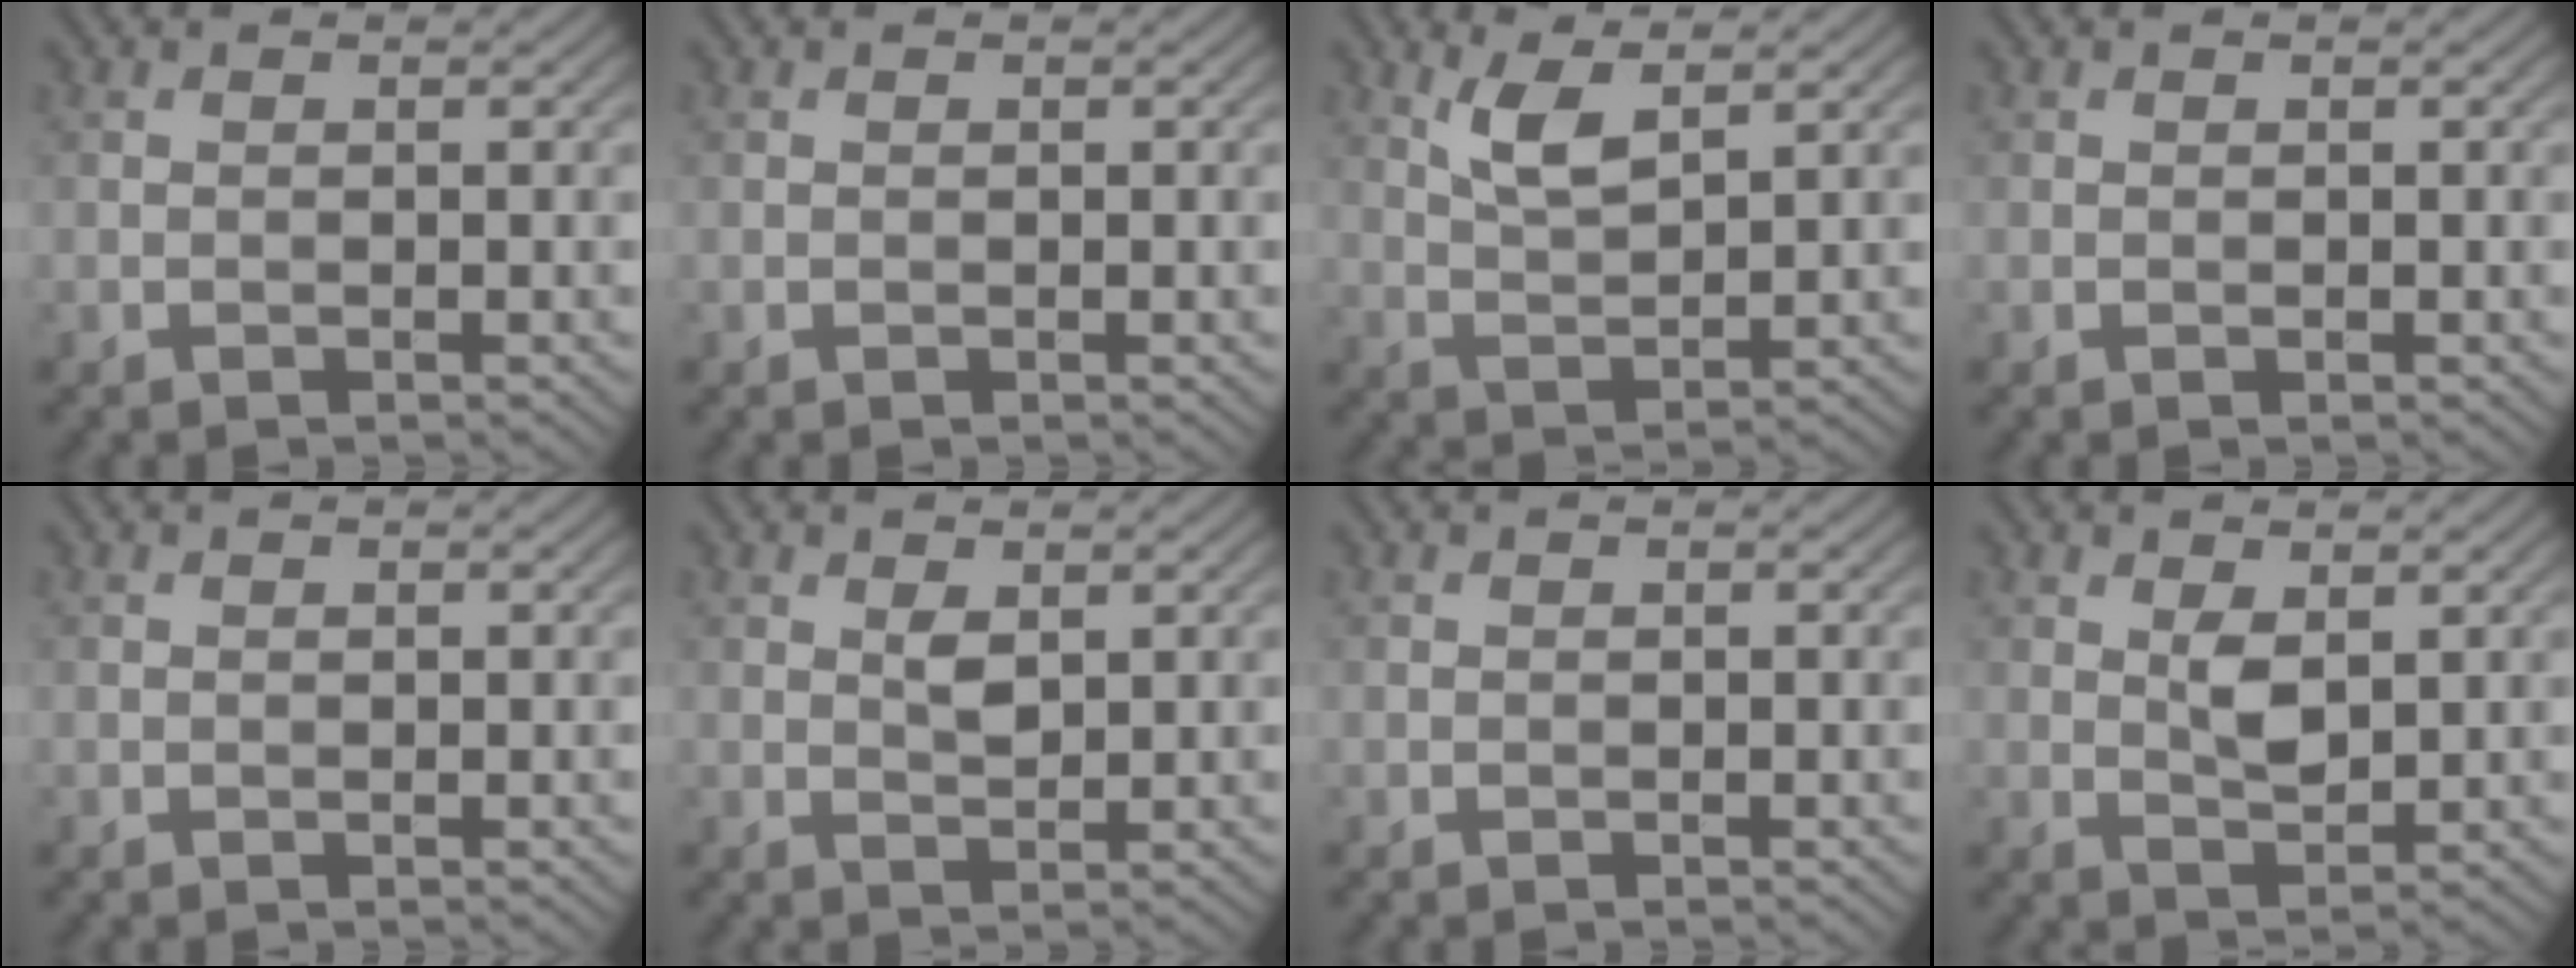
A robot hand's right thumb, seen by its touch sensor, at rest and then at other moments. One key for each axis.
{"total": 0.0}
{"total": 4.5, "fx": 2.7, "fy": 1.3, "fz": 3.4, "tx": -0.083, "ty": -0.003, "tz": 0.058}
{"total": 0.0}
{"total": 0.0}
{"total": 2.0, "fx": 0.9, "fy": 1.0, "fz": 1.5, "tx": -0.032, "ty": -0.005, "tz": 0.019}
{"total": 0.0}
{"total": 2.9, "fx": 1.0, "fy": 1.3, "fz": 2.4, "tx": -0.051, "ty": -0.005, "tz": 0.024}